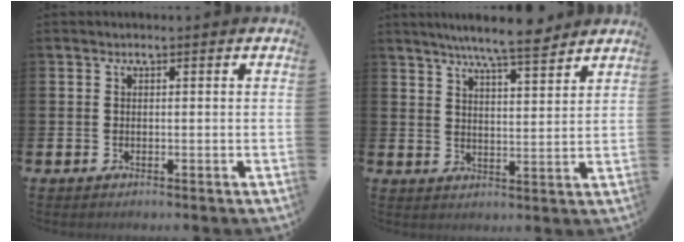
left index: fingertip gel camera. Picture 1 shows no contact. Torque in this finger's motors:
{"motor_torque": [0.40, -0.64, 0.77, 0.21]}